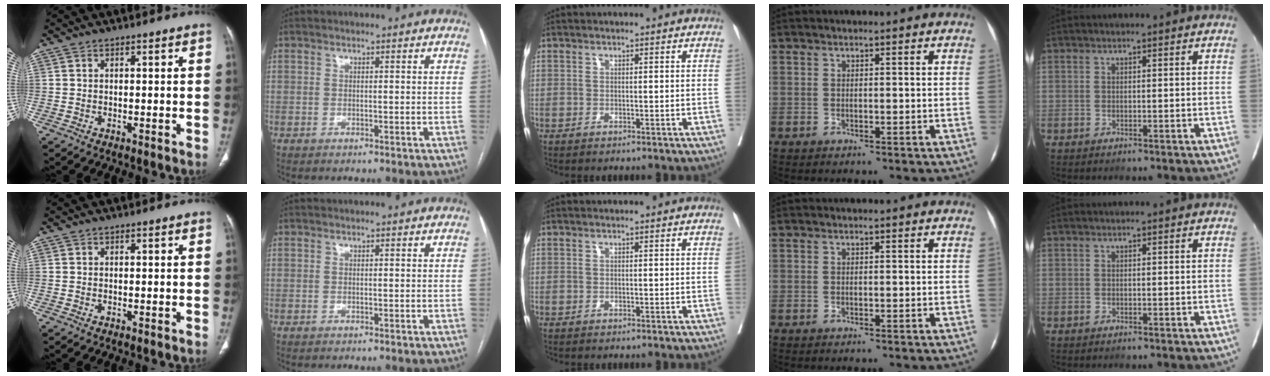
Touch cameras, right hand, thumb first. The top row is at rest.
{}